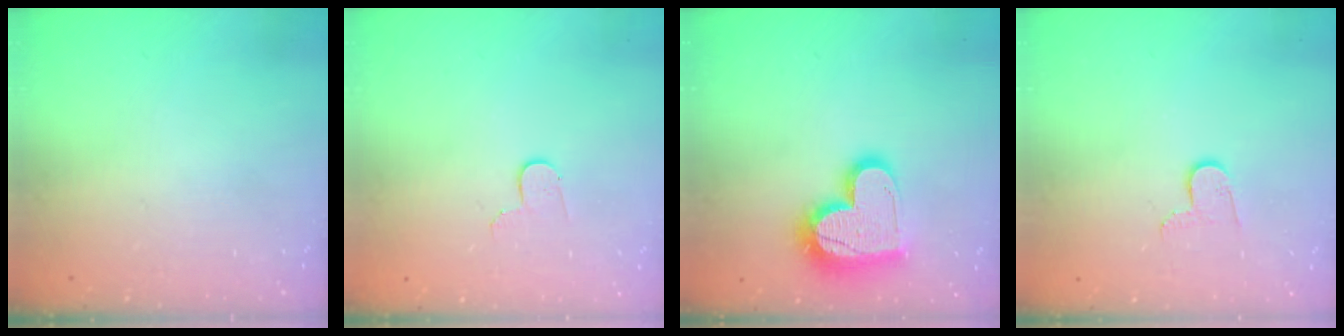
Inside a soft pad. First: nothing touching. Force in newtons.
{"total": 3.4, "press": 3.4, "slide": 0.3}
{"total": 16.8, "press": 16.8, "slide": 1.1}
{"total": 6.0, "press": 6.0, "slide": 0.6}